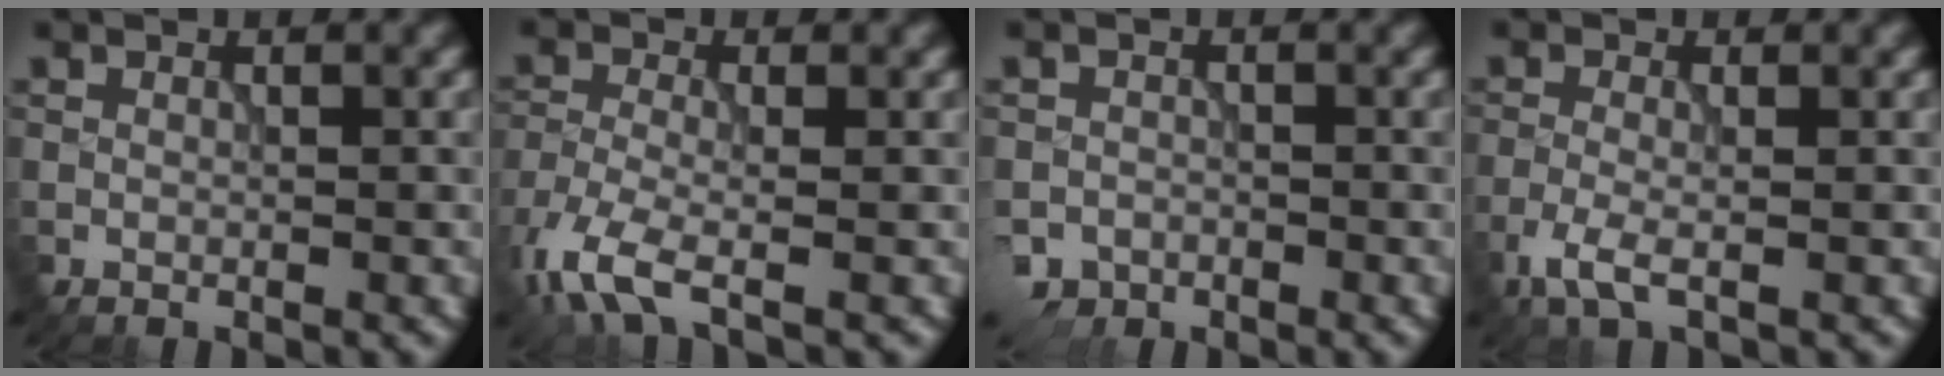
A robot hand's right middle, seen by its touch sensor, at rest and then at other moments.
{"total": 5.5, "force": [-3.6, 1.8, 3.8], "torque": [-0.090, -0.011, -0.082]}
{"total": 4.0, "force": [-2.8, 2.6, 1.1], "torque": [-0.020, -0.015, -0.052]}
{"total": 2.7, "force": [-1.5, 0.8, 2.1], "torque": [-0.051, -0.005, -0.035]}